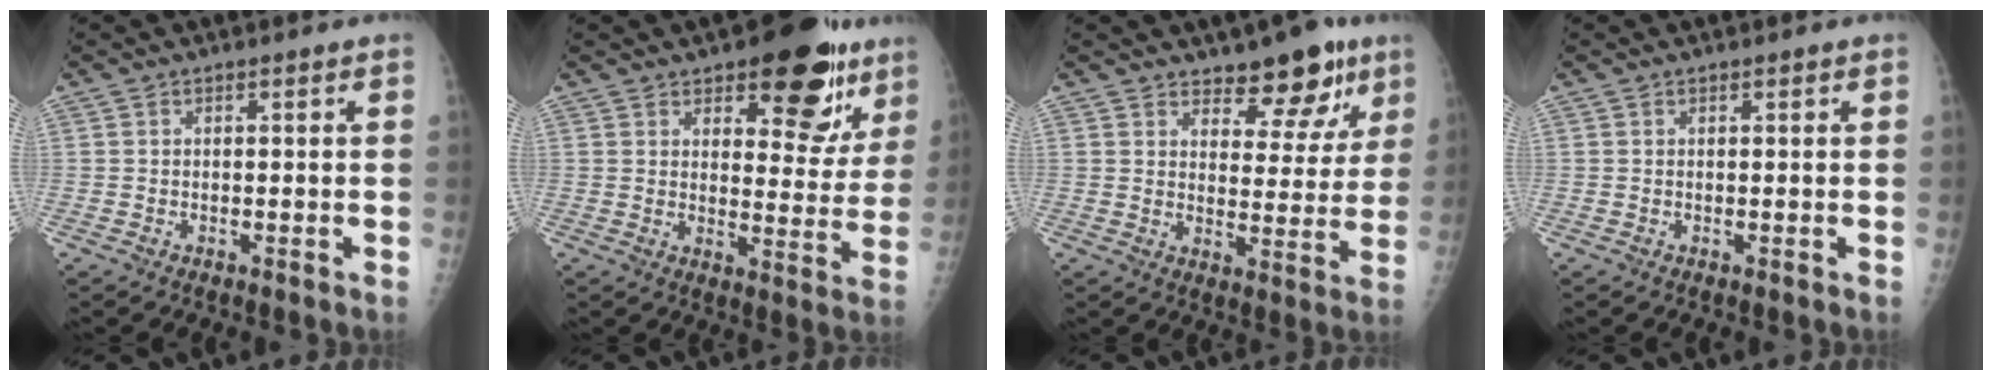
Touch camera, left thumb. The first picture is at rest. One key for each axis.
{"total": 15.8, "fx": 9.3, "fy": 7.2, "fz": 10.4, "tx": -0.072, "ty": -0.052, "tz": 0.124}
{"total": 10.3, "fx": 7.2, "fy": 4.8, "fz": 5.5, "tx": -0.029, "ty": -0.043, "tz": 0.101}
{"total": 0.0}